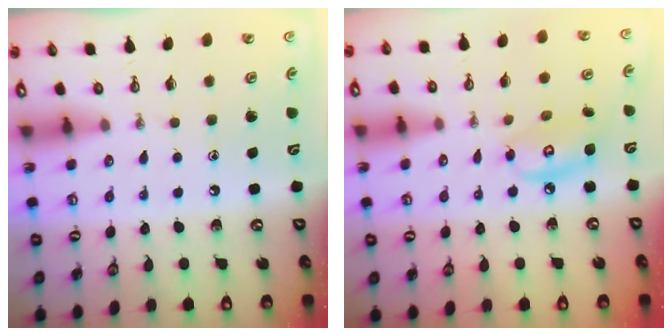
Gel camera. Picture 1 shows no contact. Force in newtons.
{"total": 8.6, "press": 8.6, "slide": 0.5}